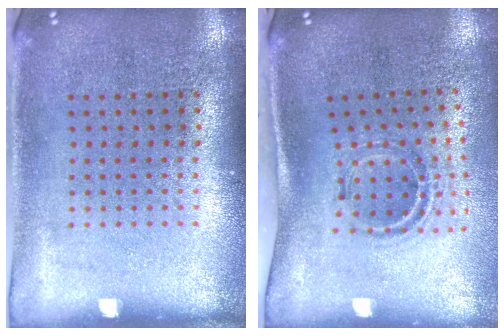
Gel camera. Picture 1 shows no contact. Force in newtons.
{"total": 1.1, "press": 1.0, "slide": 0.5}